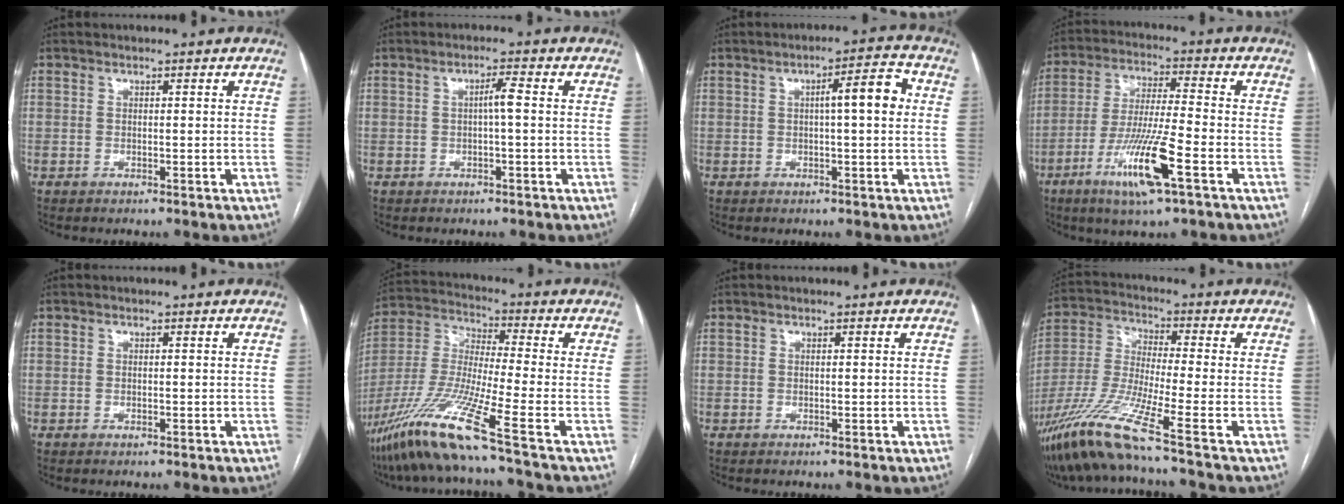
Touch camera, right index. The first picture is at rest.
{"total": 2.3, "force": [0.0, 0.1, 2.3], "torque": [-0.037, 0.004, 0.000]}
{"total": 6.0, "force": [0.7, 0.8, 5.9], "torque": [-0.085, 0.017, 0.007]}
{"total": 12.3, "force": [-5.6, 0.3, 11.0], "torque": [-0.219, -0.021, -0.104]}
{"total": 0.0}
{"total": 16.1, "force": [-10.9, -2.0, 11.7], "torque": [-0.257, -0.037, -0.209]}
{"total": 0.0}
{"total": 14.0, "force": [-9.9, -2.2, 9.8], "torque": [-0.208, -0.035, -0.190]}